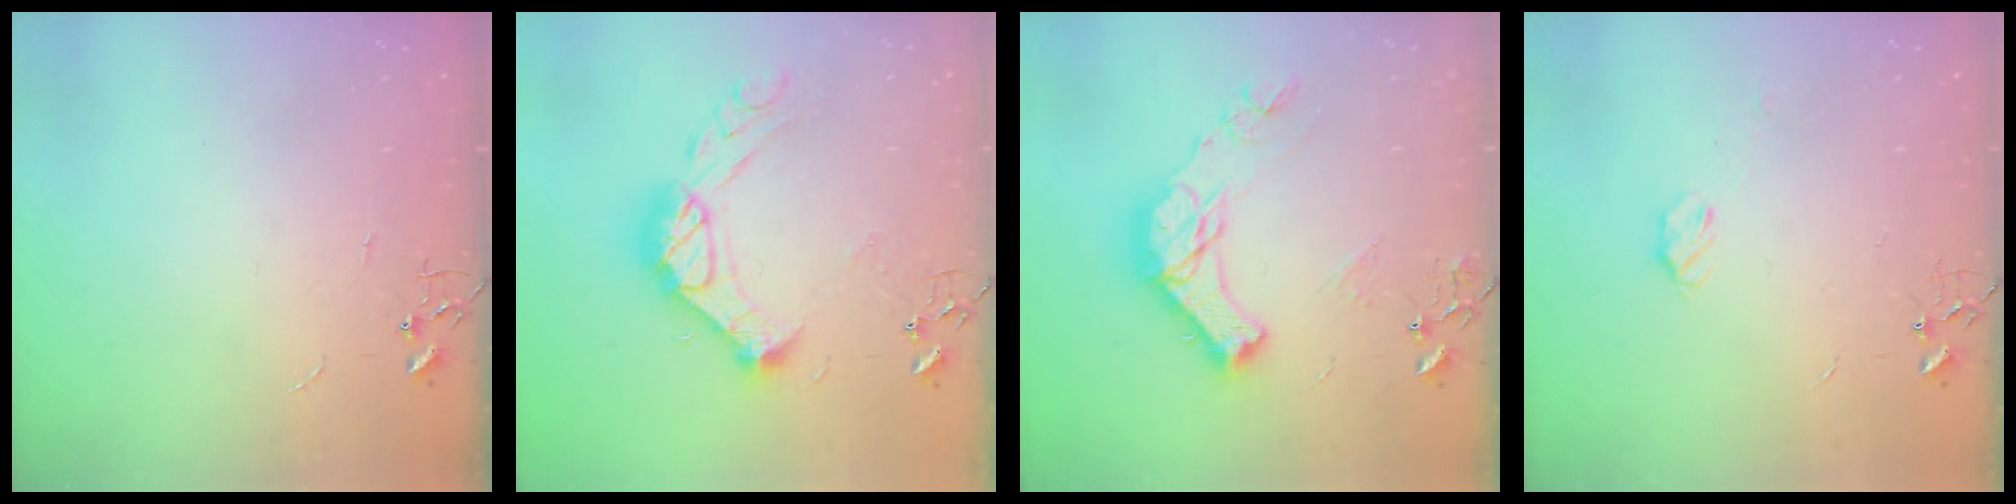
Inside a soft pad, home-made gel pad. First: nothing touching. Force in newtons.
{"total": 17.4, "press": 17.3, "slide": 1.6}
{"total": 18.6, "press": 18.5, "slide": 1.5}
{"total": 5.4, "press": 5.4, "slide": 0.7}